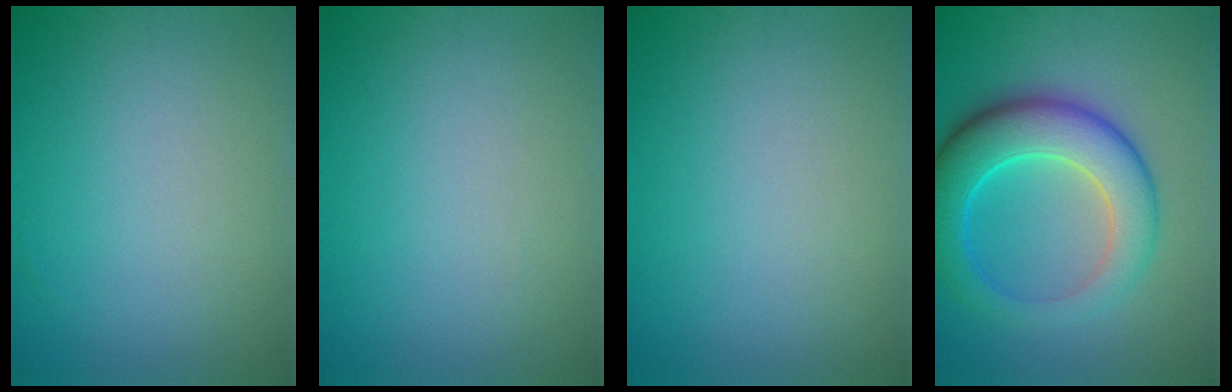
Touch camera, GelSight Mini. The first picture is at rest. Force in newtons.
{"total": 0.0}
{"total": 0.0}
{"total": 8.0, "press": 8.0, "slide": 0.1}